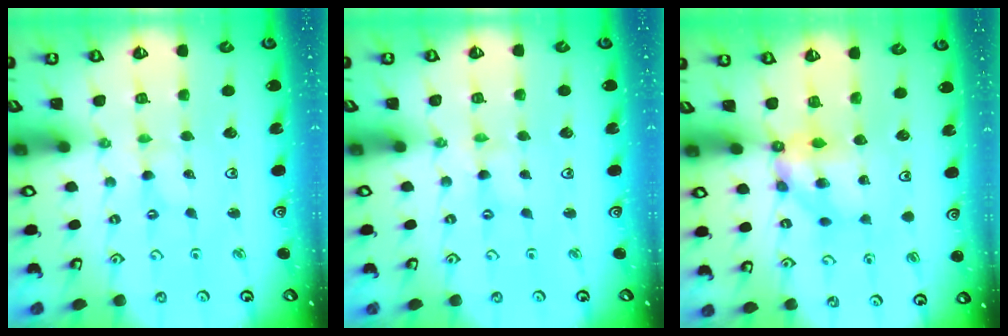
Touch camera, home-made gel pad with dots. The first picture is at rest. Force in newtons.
{"total": 0.5, "press": 0.5, "slide": 0.1}
{"total": 6.5, "press": 6.5, "slide": 0.2}